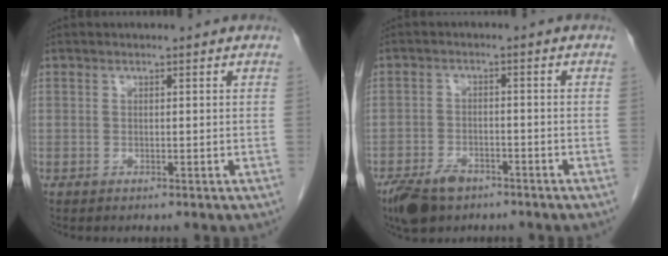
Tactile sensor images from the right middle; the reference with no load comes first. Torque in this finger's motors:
{"motor_torque": [1.03, -0.61, 0.05, 0.06]}